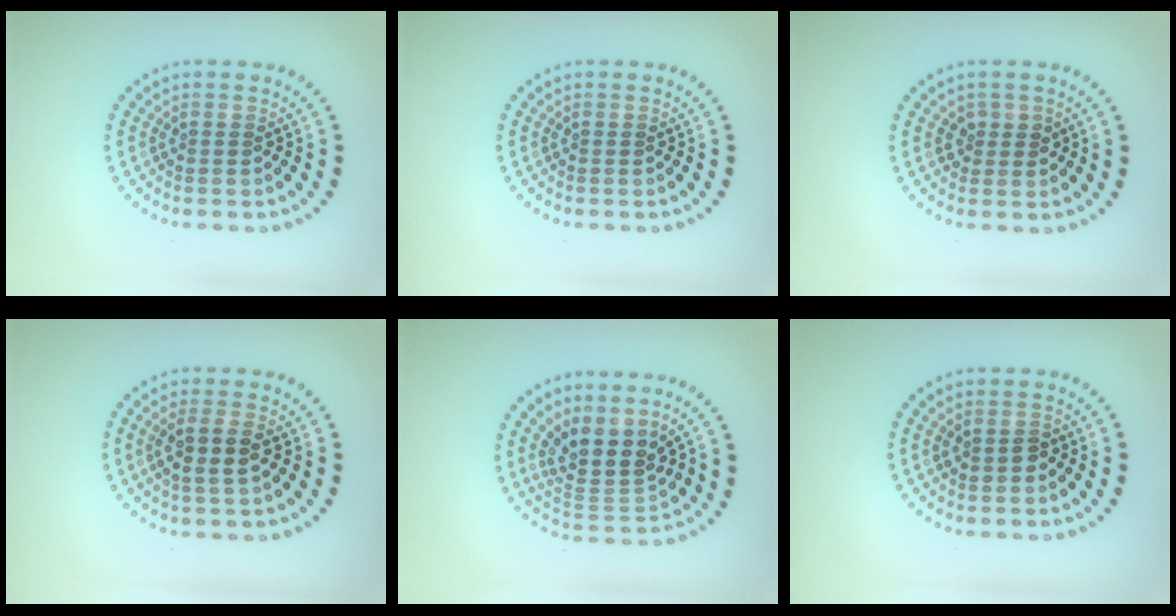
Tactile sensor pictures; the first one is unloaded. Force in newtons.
{"total": 0.0}
{"total": 1.4, "press": 1.3, "slide": 0.4}
{"total": 2.5, "press": 2.2, "slide": 1.1}
{"total": 4.3, "press": 3.4, "slide": 2.7}
{"total": 1.1, "press": 1.1, "slide": 0.1}